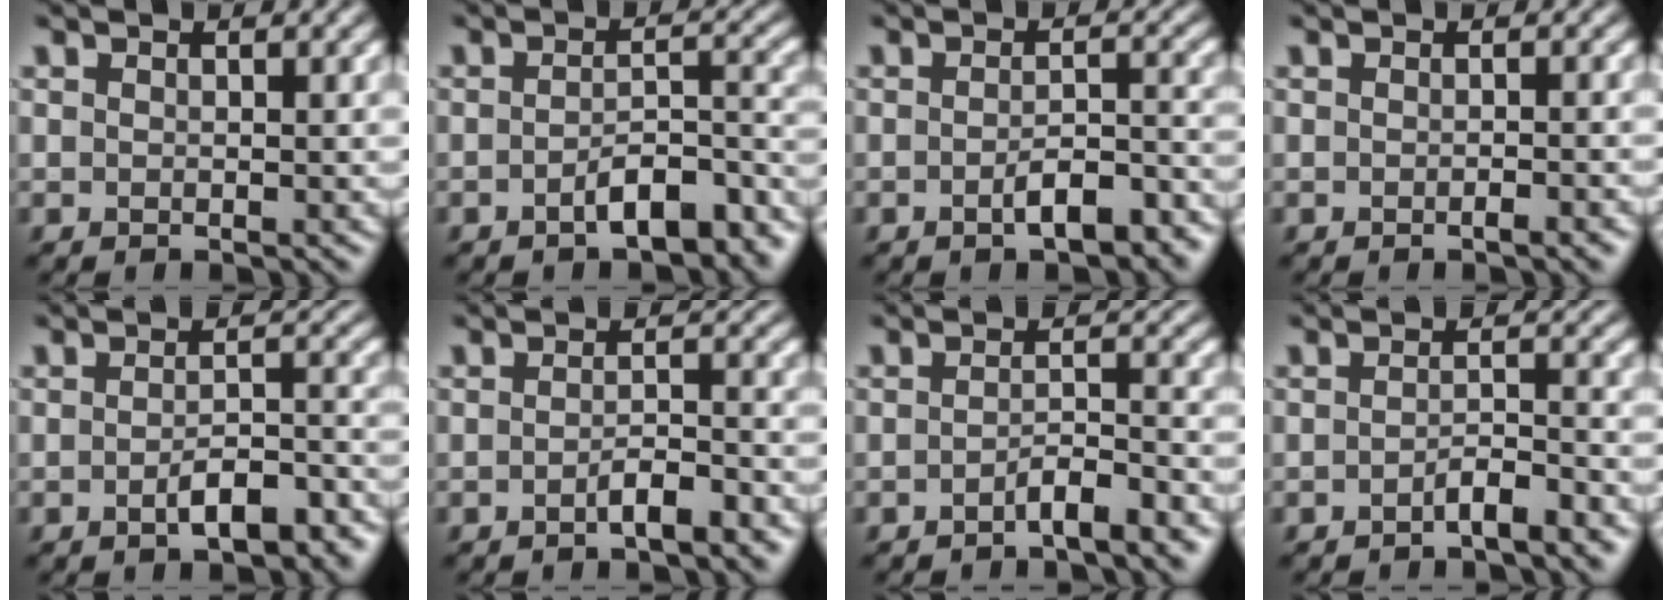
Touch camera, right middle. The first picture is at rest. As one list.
[{"total": 5.1, "force": [-2.9, 1.9, 3.8], "torque": [-0.058, 0.005, -0.045]}, {"total": 4.3, "force": [-2.1, 1.5, 3.4], "torque": [-0.056, 0.001, -0.029]}, {"total": 1.4, "force": [-0.7, 0.3, 1.2], "torque": [-0.012, 0.001, -0.011]}, {"total": 4.7, "force": [-2.5, 1.6, 3.6], "torque": [-0.059, 0.000, -0.036]}, {"total": 2.9, "force": [-1.6, 0.8, 2.4], "torque": [-0.040, 0.006, -0.028]}, {"total": 3.1, "force": [-2.0, 0.6, 2.3], "torque": [-0.037, 0.008, -0.039]}, {"total": 2.5, "force": [-1.6, 0.5, 1.8], "torque": [-0.030, 0.008, -0.030]}]